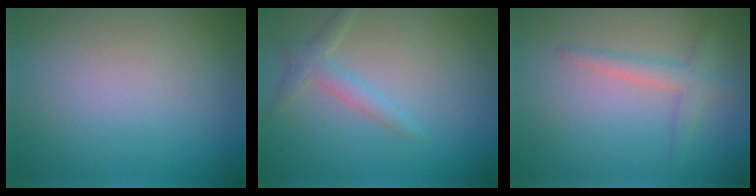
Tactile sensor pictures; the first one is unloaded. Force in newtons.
{"total": 1.9, "press": 1.9, "slide": 0.1}
{"total": 2.3, "press": 2.3, "slide": 0.1}